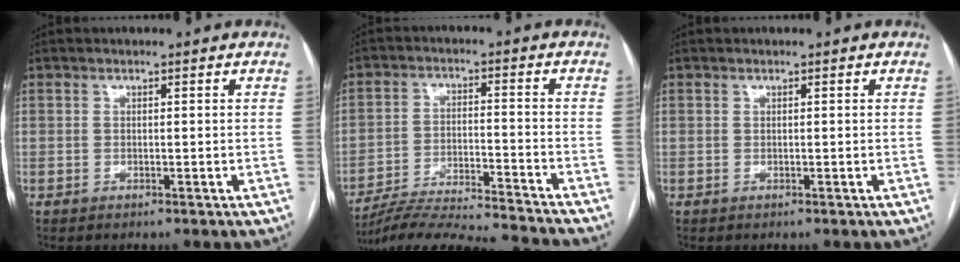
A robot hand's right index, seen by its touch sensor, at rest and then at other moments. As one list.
[{"total": 18.1, "force": [-17.2, -1.2, 5.6], "torque": [-0.107, -0.023, -0.269]}, {"total": 0.0}]